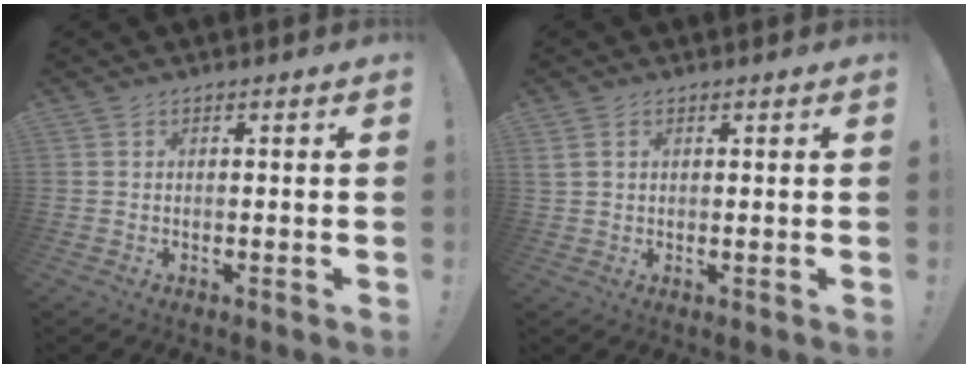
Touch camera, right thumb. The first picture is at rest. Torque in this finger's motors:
{"motor_torque": [-1.02, 0.03, -0.47, 0.49, 0.02]}